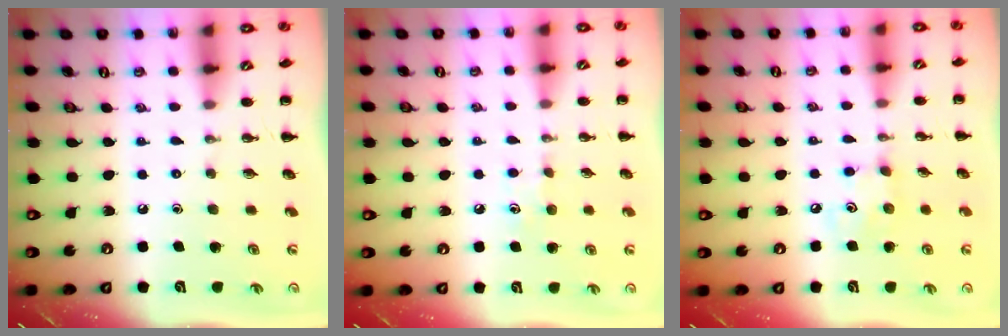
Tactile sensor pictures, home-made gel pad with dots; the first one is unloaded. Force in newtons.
{"total": 4.3, "press": 4.0, "slide": 1.5}
{"total": 3.9, "press": 3.8, "slide": 0.6}